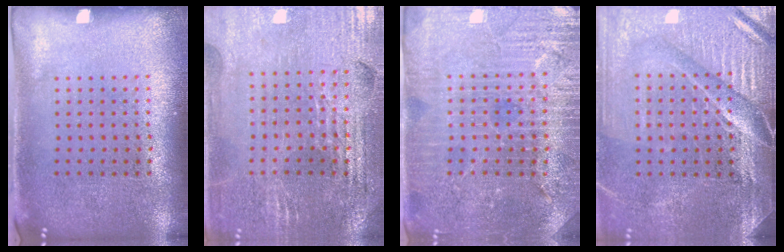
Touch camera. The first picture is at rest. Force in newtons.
{"total": 2.9, "press": 2.8, "slide": 0.5}
{"total": 4.0, "press": 3.8, "slide": 1.2}
{"total": 4.4, "press": 3.9, "slide": 1.9}